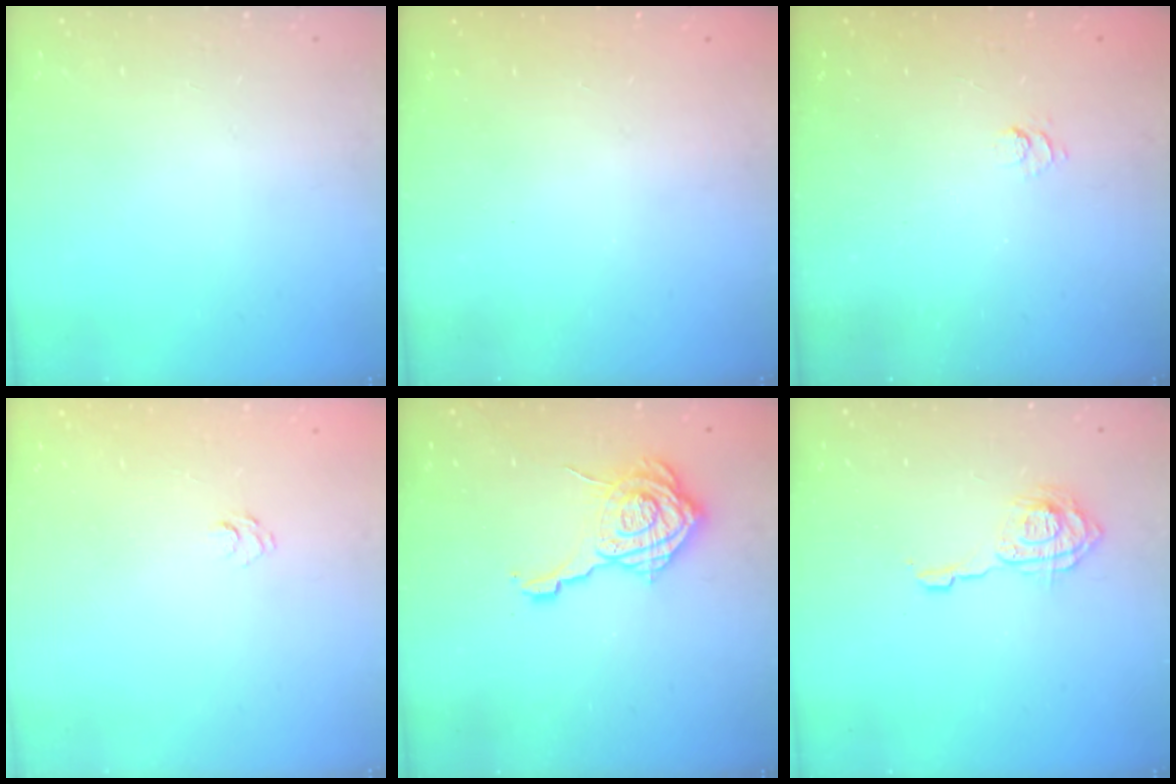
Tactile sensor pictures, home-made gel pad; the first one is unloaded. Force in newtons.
{"total": 2.6, "press": 2.4, "slide": 0.8}
{"total": 2.5, "press": 2.0, "slide": 1.4}
{"total": 5.8, "press": 5.7, "slide": 1.1}
{"total": 14.4, "press": 14.4, "slide": 0.9}
{"total": 10.3, "press": 10.3, "slide": 1.0}